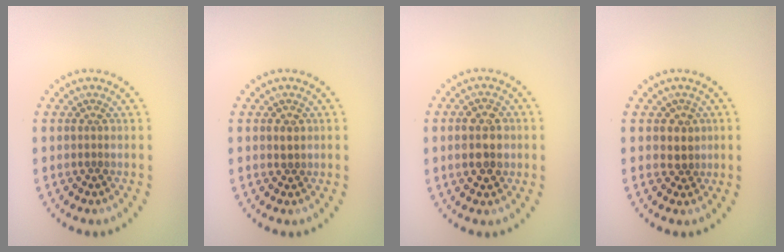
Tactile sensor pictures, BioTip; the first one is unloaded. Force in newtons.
{"total": 0.6, "press": 0.5, "slide": 0.3}
{"total": 4.2, "press": 4.1, "slide": 0.4}
{"total": 1.7, "press": 1.4, "slide": 1.0}